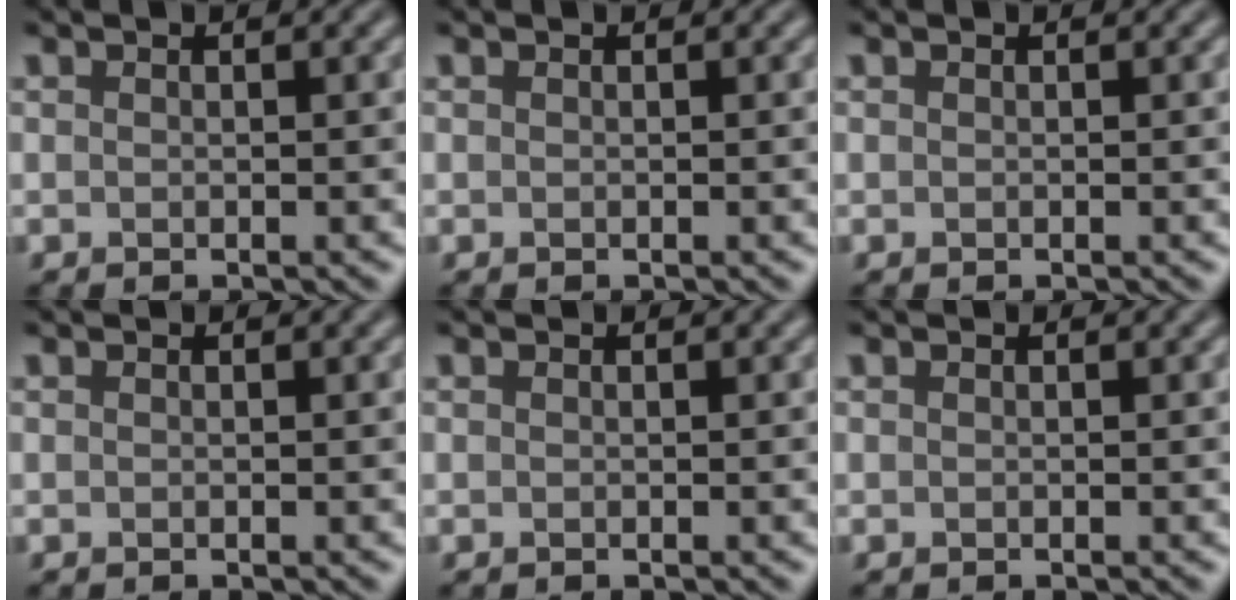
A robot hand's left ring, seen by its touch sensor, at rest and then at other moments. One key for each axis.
{"total": 0.0}
{"total": 0.0}
{"total": 0.0}
{"total": 0.0}
{"total": 0.0}